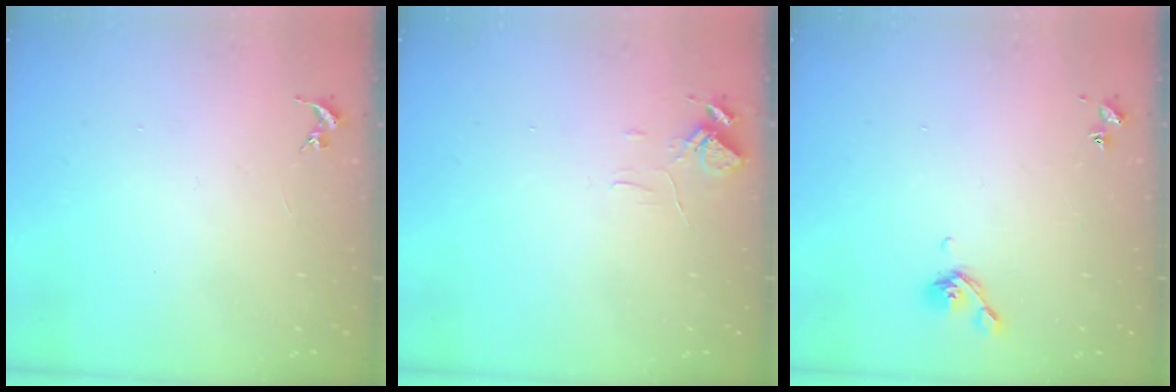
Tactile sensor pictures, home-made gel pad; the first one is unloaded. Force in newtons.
{"total": 5.7, "press": 5.6, "slide": 0.6}
{"total": 6.1, "press": 6.0, "slide": 1.4}